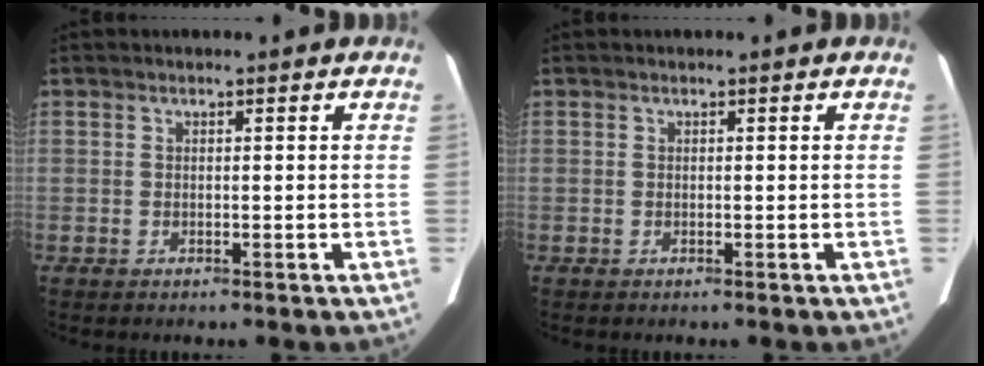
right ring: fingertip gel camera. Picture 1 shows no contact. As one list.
[{"total": 0.0}]